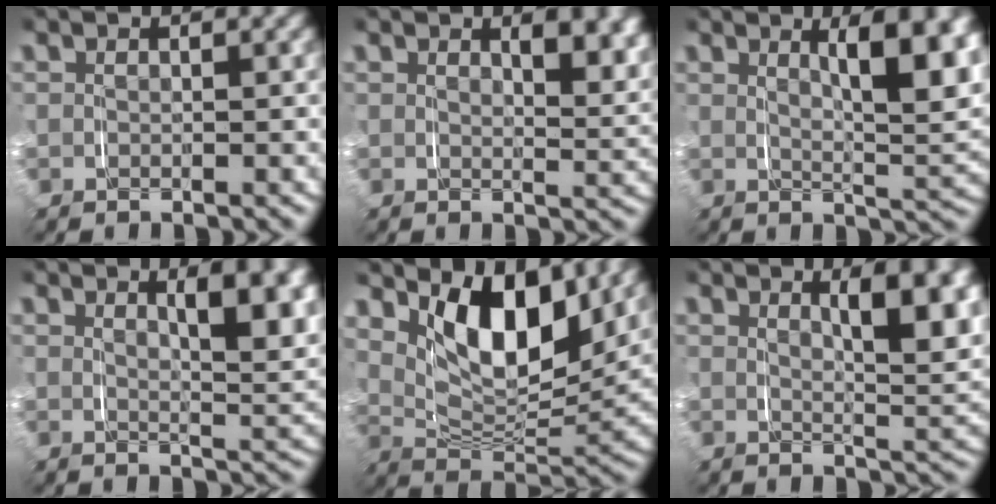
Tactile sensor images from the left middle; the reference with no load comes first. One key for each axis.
{"total": 3.1, "fx": 2.0, "fy": 0.5, "fz": 2.3, "tx": -0.023, "ty": -0.009, "tz": 0.032}
{"total": 6.9, "fx": 2.3, "fy": 1.7, "fz": 6.3, "tx": -0.083, "ty": -0.008, "tz": 0.040}
{"total": 5.3, "fx": 2.0, "fy": 1.2, "fz": 4.7, "tx": -0.057, "ty": -0.012, "tz": 0.036}
{"total": 10.0, "fx": 4.5, "fy": 5.0, "fz": 7.4, "tx": -0.137, "ty": 0.001, "tz": 0.066}
{"total": 5.9, "fx": 2.1, "fy": 1.4, "fz": 5.3, "tx": -0.067, "ty": -0.012, "tz": 0.038}